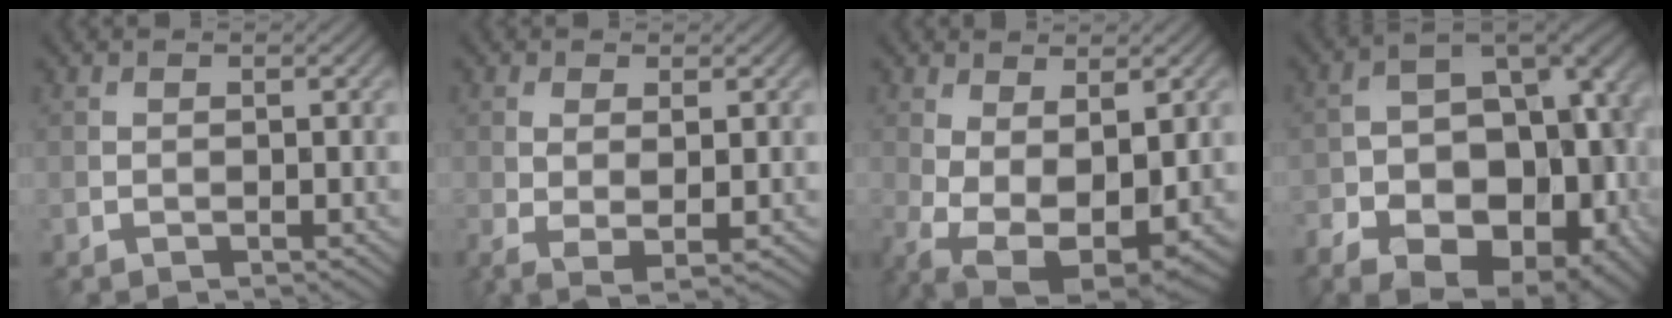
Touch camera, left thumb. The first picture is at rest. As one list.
[{"total": 3.5, "force": [0.1, 1.0, 3.3], "torque": [-0.078, -0.008, 0.004]}, {"total": 9.9, "force": [-1.7, 5.2, 8.3], "torque": [-0.174, -0.038, -0.003]}, {"total": 17.3, "force": [-7.4, 10.6, 11.5], "torque": [-0.182, -0.032, -0.102]}]